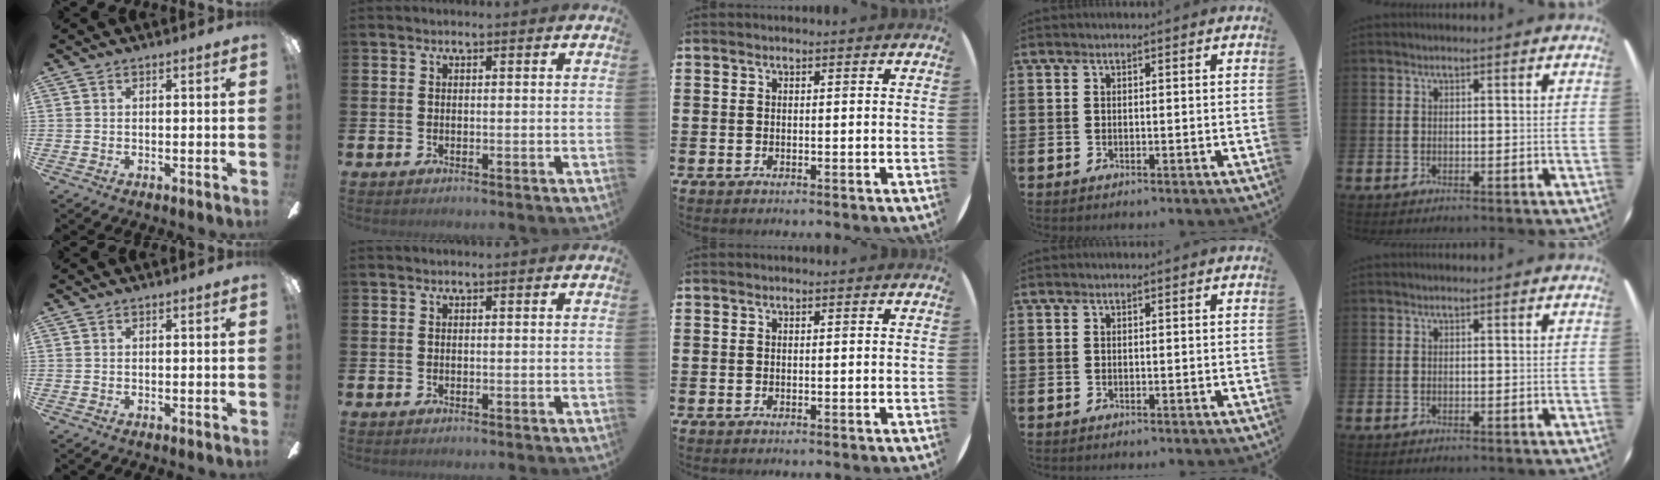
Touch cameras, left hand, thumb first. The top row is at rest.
{}